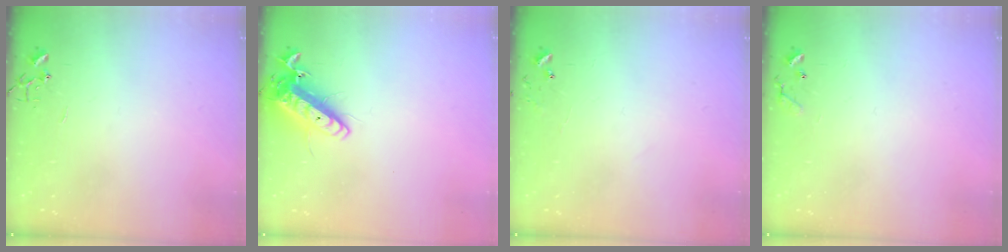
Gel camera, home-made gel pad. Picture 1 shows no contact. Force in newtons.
{"total": 13.4, "press": 13.1, "slide": 2.5}
{"total": 6.3, "press": 6.3, "slide": 0.5}
{"total": 7.7, "press": 7.7, "slide": 0.5}